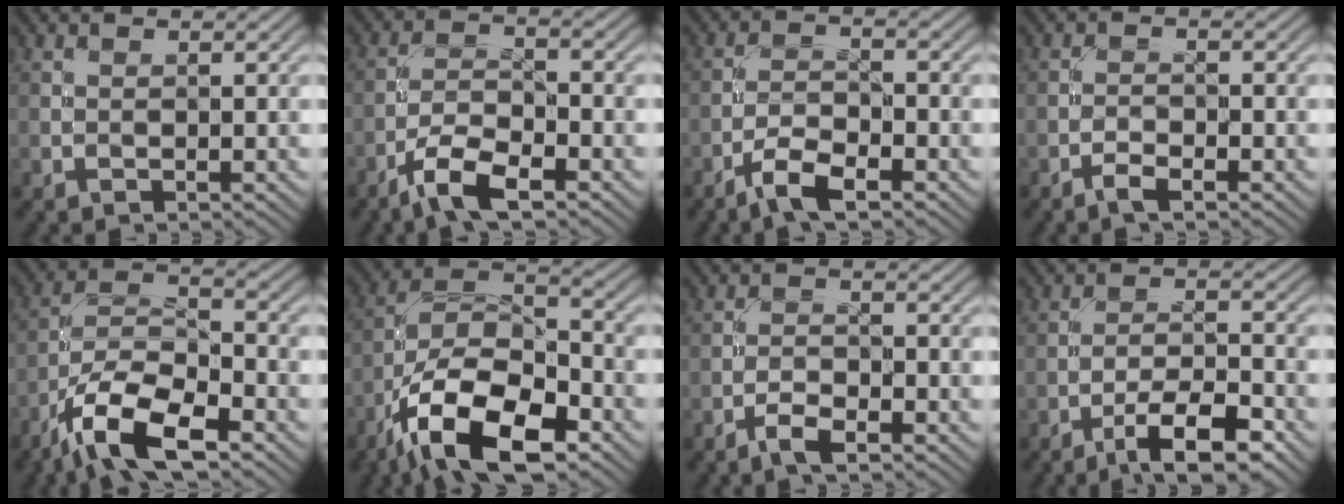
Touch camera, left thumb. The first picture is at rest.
{"total": 6.6, "force": [-4.5, 1.9, 4.5], "torque": [-0.089, 0.001, -0.094]}
{"total": 5.0, "force": [-3.5, 1.4, 3.3], "torque": [-0.068, 0.000, -0.074]}
{"total": 2.2, "force": [-1.7, 0.5, 1.3], "torque": [-0.031, 0.002, -0.037]}
{"total": 11.6, "force": [-7.4, 4.3, 7.9], "torque": [-0.153, -0.002, -0.157]}
{"total": 14.8, "force": [-8.4, 6.7, 10.2], "torque": [-0.197, -0.013, -0.168]}
{"total": 3.1, "force": [-2.2, 0.8, 2.0], "torque": [-0.045, 0.002, -0.050]}
{"total": 7.9, "force": [-5.2, 2.1, 5.6], "torque": [-0.091, 0.007, -0.091]}